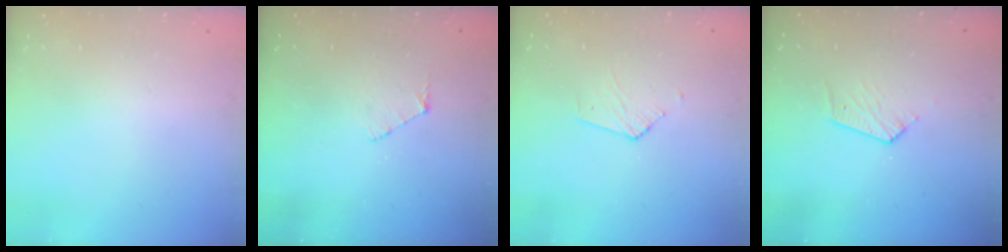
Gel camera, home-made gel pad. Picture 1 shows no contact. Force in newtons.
{"total": 5.0, "press": 5.0, "slide": 0.5}
{"total": 2.9, "press": 2.9, "slide": 0.2}
{"total": 3.8, "press": 3.8, "slide": 0.3}